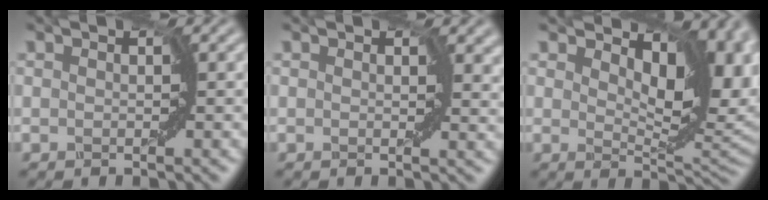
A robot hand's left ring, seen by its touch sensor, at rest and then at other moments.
{"total": 2.5, "force": [0.8, 1.6, 1.7], "torque": [-0.015, 0.002, 0.005]}
{"total": 11.7, "force": [2.6, 6.2, 9.6], "torque": [-0.116, -0.004, 0.045]}